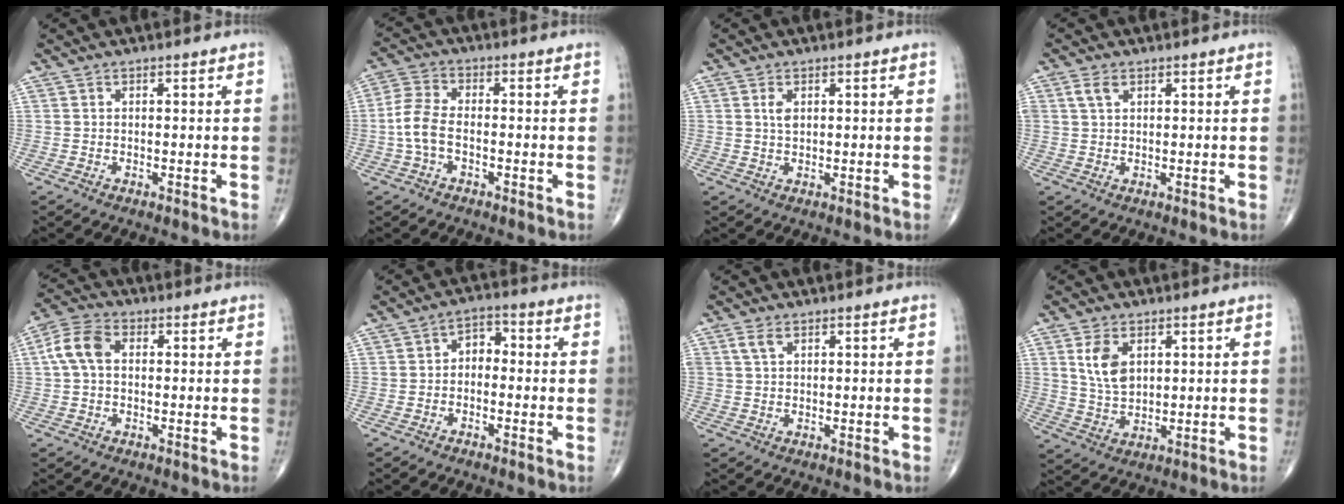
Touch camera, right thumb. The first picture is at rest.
{"total": 6.2, "force": [-1.5, 3.5, 4.9], "torque": [-0.115, 0.022, -0.035]}
{"total": 2.0, "force": [0.7, 1.1, 1.5], "torque": [-0.028, -0.001, 0.014]}
{"total": 2.5, "force": [1.2, 1.5, 1.6], "torque": [-0.032, 0.003, 0.027]}
{"total": 6.8, "force": [0.9, 4.4, 5.1], "torque": [-0.108, 0.023, 0.011]}
{"total": 4.0, "force": [-0.6, 2.8, 2.8], "torque": [-0.026, 0.022, -0.023]}
{"total": 2.3, "force": [1.2, 1.3, 1.5], "torque": [-0.032, 0.003, 0.028]}
{"total": 6.9, "force": [2.4, 4.1, 4.9], "torque": [-0.084, -0.012, 0.056]}